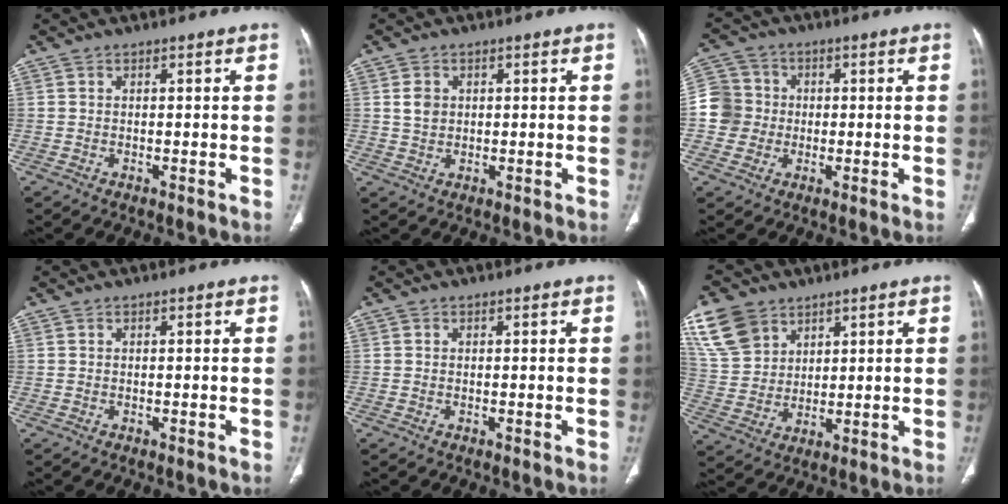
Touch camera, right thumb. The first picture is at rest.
{"total": 3.1, "force": [0.8, 2.5, 1.6], "torque": [-0.019, -0.003, 0.019]}
{"total": 8.0, "force": [-0.6, 7.8, 1.7], "torque": [-0.010, 0.016, -0.017]}
{"total": 0.0}
{"total": 0.0}
{"total": 11.8, "force": [6.8, 8.3, 4.8], "torque": [-0.082, -0.018, 0.146]}